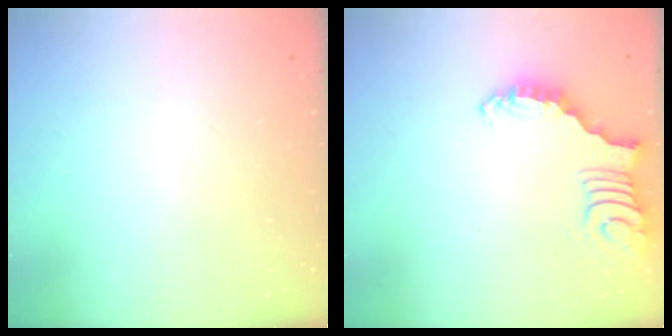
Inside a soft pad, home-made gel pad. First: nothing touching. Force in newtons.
{"total": 2.6, "press": 2.5, "slide": 0.5}